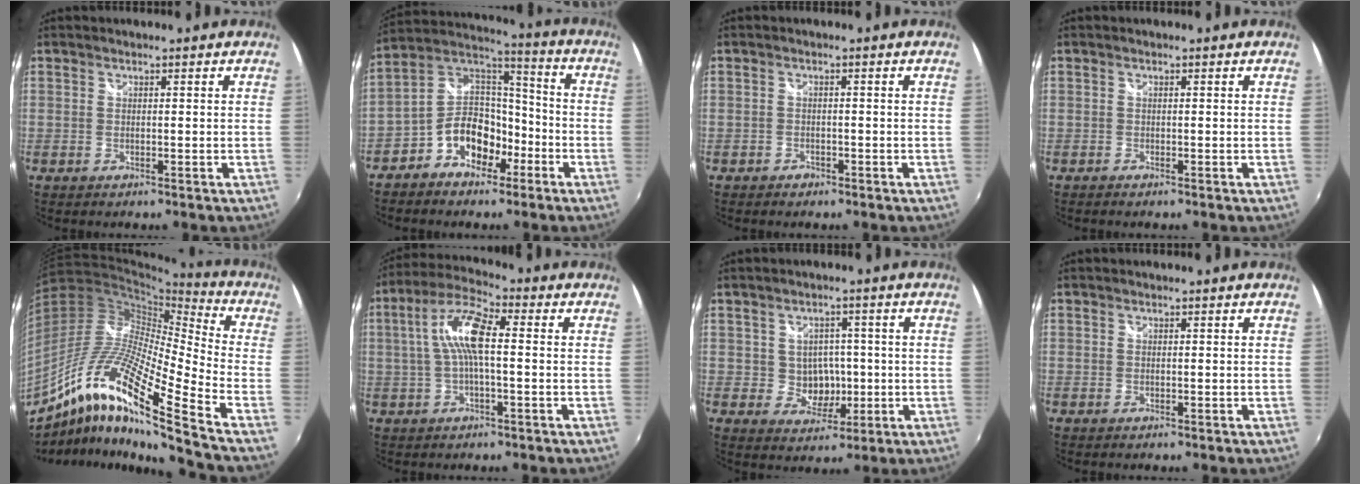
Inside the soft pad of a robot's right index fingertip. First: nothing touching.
{"total": 12.0, "force": [-6.3, 8.3, 6.0], "torque": [-0.127, 0.040, -0.107]}
{"total": 1.6, "force": [-1.1, 1.1, 0.4], "torque": [-0.009, 0.000, -0.016]}
{"total": 0.0}
{"total": 19.3, "force": [-11.4, 1.6, 15.4], "torque": [-0.277, -0.017, -0.237]}
{"total": 9.7, "force": [0.6, 2.5, 9.3], "torque": [-0.188, 0.018, 0.011]}
{"total": 5.2, "force": [-0.3, 4.9, 1.8], "torque": [-0.039, 0.011, 0.006]}
{"total": 0.0}